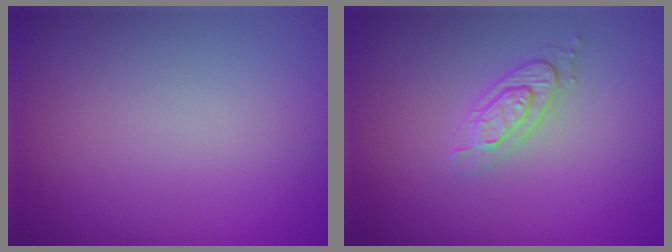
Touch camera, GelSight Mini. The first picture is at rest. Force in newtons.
{"total": 2.1, "press": 2.0, "slide": 0.4}